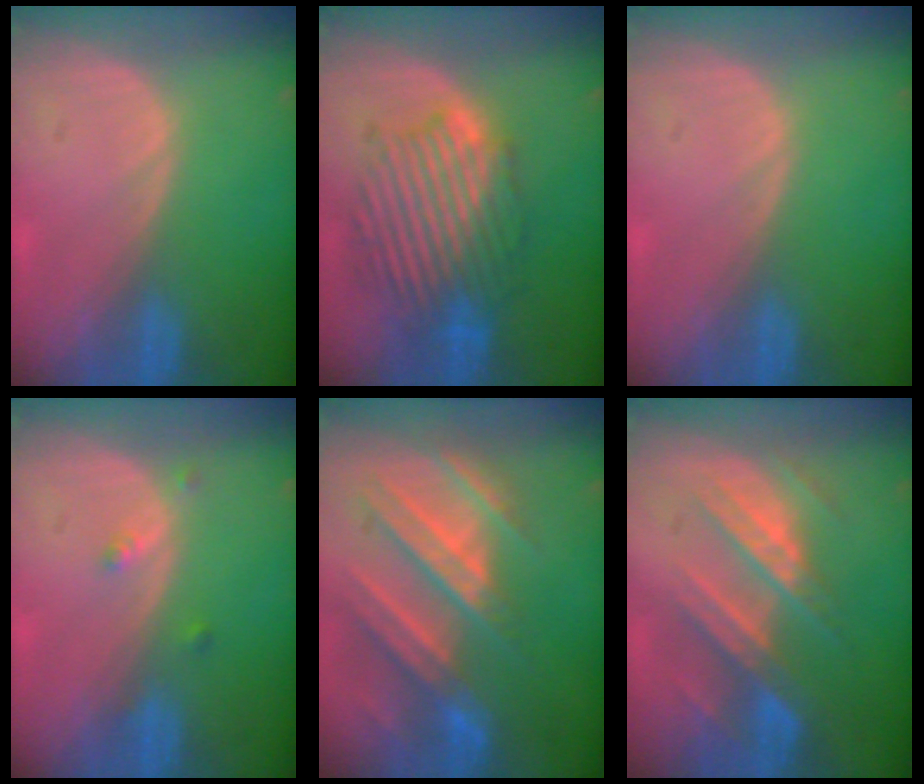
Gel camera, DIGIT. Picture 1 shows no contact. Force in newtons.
{"total": 9.4, "press": 9.4, "slide": 0.2}
{"total": 0.0}
{"total": 1.9, "press": 1.5, "slide": 1.0}
{"total": 10.5, "press": 9.6, "slide": 4.2}
{"total": 9.0, "press": 7.9, "slide": 4.2}